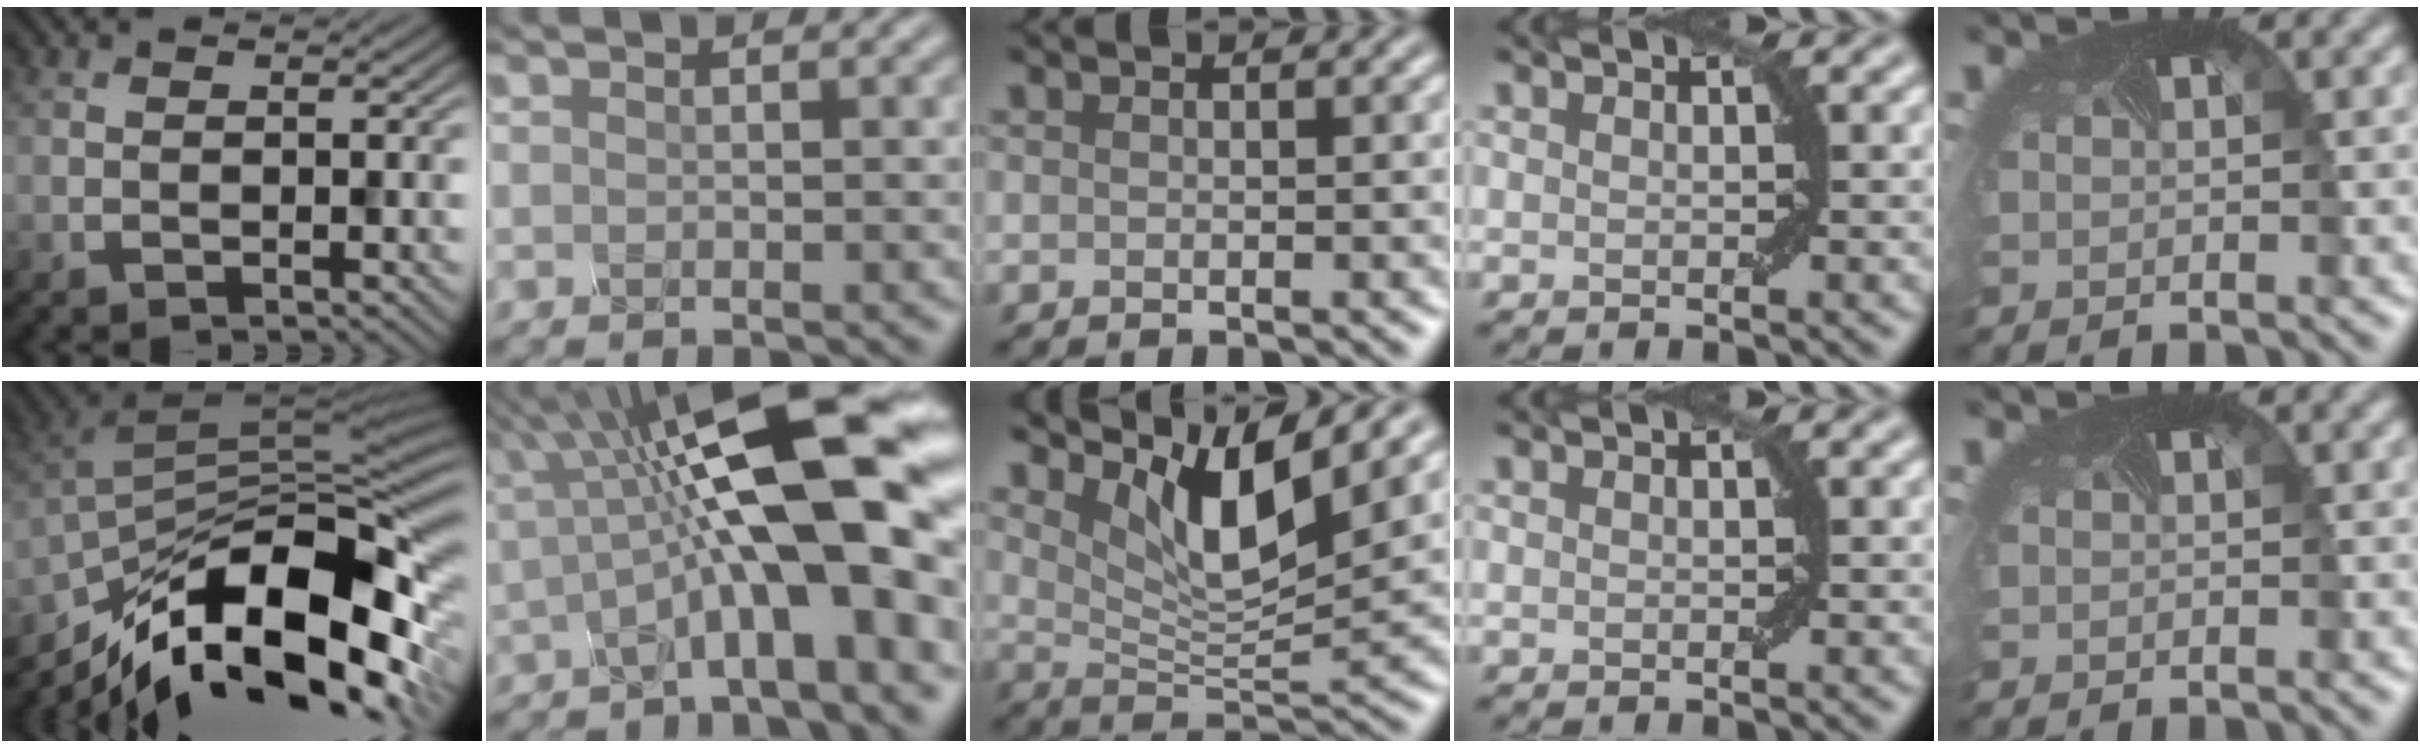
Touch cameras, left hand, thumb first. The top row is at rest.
{"thumb": {"total": 16.8, "force": [-9.2, 6.8, 12.2], "torque": [-0.229, -0.006, -0.167]}, "index": {"total": 15.5, "force": [2.2, 3.9, 14.8], "torque": [-0.223, 0.020, 0.030]}, "middle": {"total": 6.7, "force": [4.0, 1.8, 5.1], "torque": [-0.095, -0.006, 0.074]}}